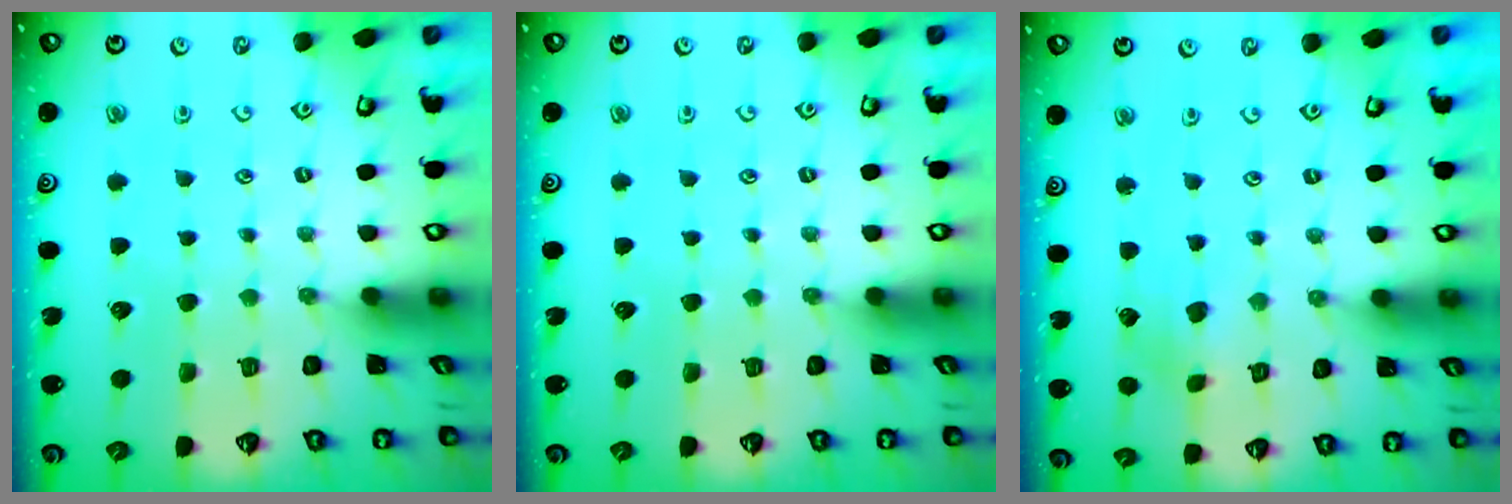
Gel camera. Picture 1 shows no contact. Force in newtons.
{"total": 0.0}
{"total": 2.6, "press": 2.6, "slide": 0.3}